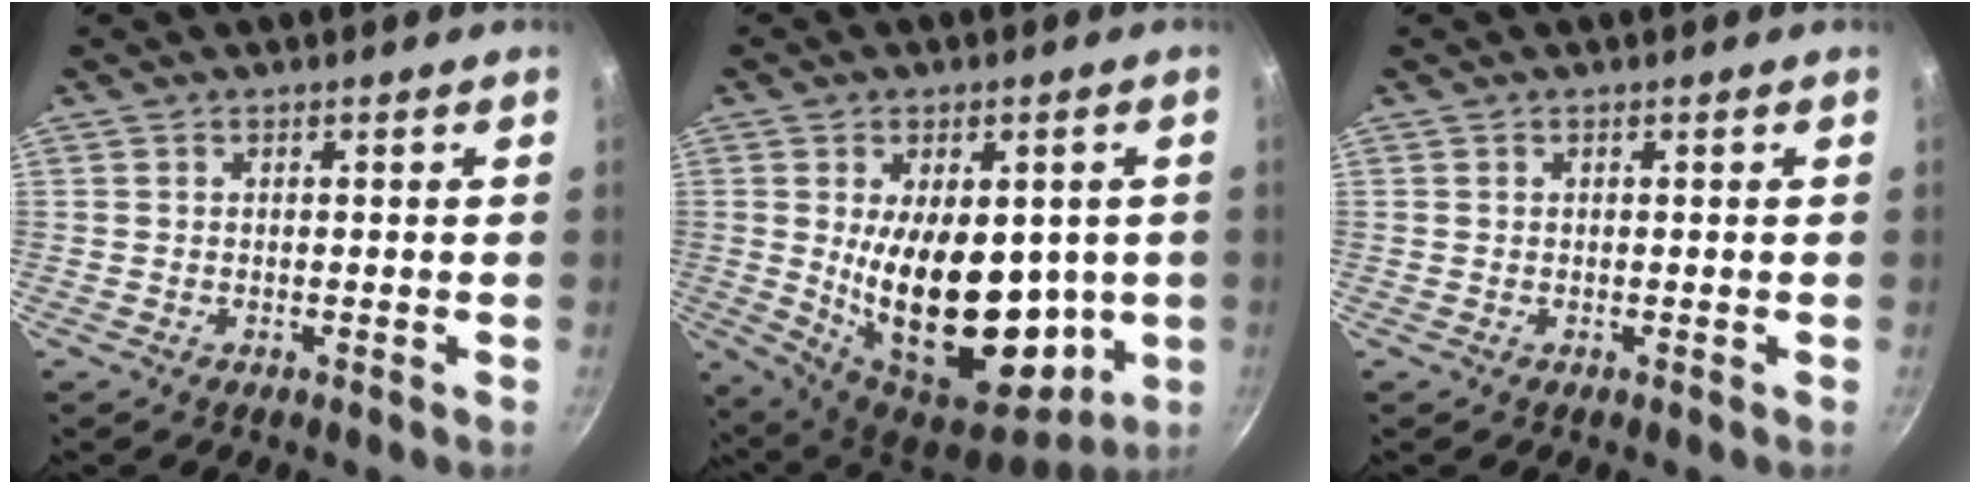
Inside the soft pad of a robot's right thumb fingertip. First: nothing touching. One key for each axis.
{"total": 22.3, "fx": -0.4, "fy": 12.8, "fz": 18.3, "tx": -0.256, "ty": -0.032, "tz": 0.014}
{"total": 0.0}